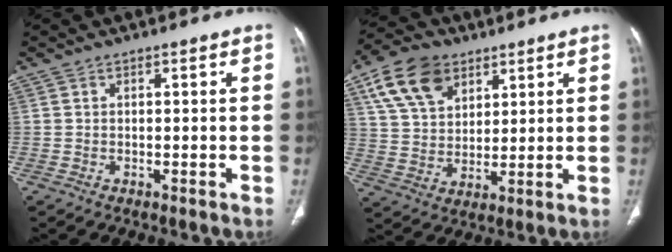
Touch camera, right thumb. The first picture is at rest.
{"total": 13.5, "force": [6.9, 8.8, 7.6], "torque": [-0.124, -0.014, 0.133]}